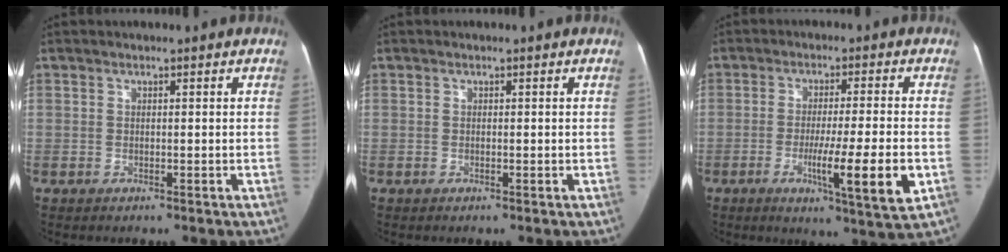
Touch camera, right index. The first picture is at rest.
{"total": 0.0}
{"total": 11.2, "force": [-3.2, -0.4, 10.8], "torque": [-0.172, -0.030, -0.053]}